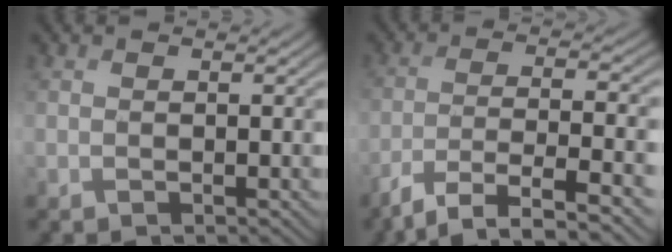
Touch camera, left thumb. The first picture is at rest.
{"total": 8.4, "force": [-5.8, 1.5, 5.9], "torque": [-0.090, -0.002, -0.107]}